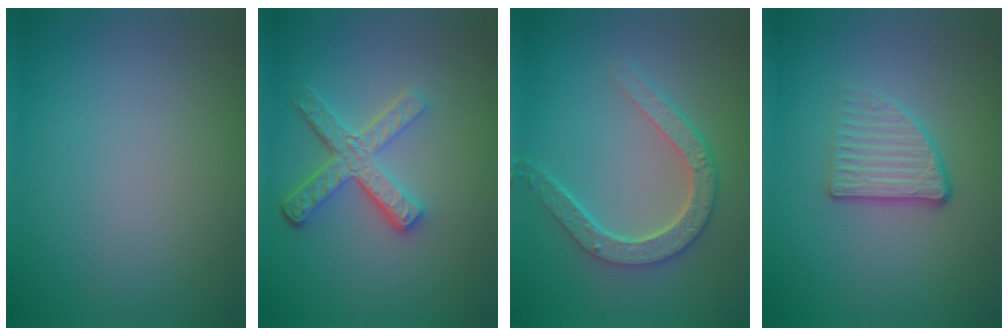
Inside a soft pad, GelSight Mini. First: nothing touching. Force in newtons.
{"total": 4.8, "press": 3.6, "slide": 3.2}
{"total": 4.7, "press": 3.7, "slide": 2.9}
{"total": 2.8, "press": 2.5, "slide": 1.2}